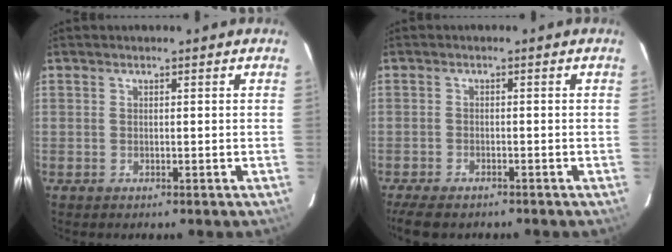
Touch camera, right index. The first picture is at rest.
{"total": 6.7, "force": [-5.4, 2.4, 3.1], "torque": [-0.081, -0.021, -0.094]}